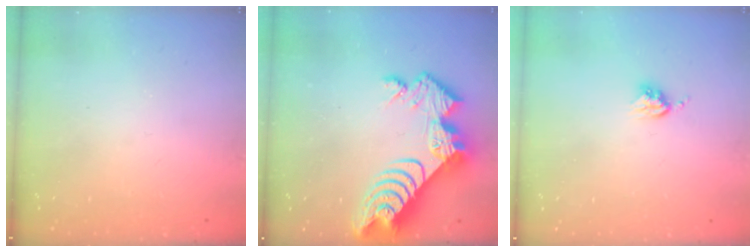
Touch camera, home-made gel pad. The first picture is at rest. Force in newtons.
{"total": 16.6, "press": 16.6, "slide": 1.4}
{"total": 3.8, "press": 3.8, "slide": 0.5}